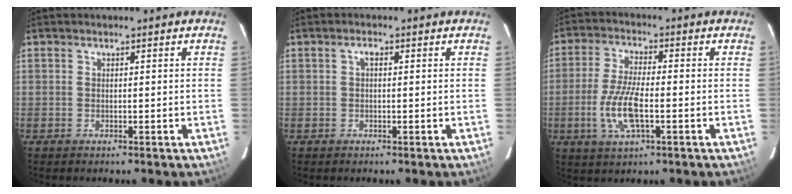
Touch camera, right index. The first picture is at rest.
{"total": 1.6, "force": [0.4, 0.8, 1.3], "torque": [-0.024, 0.008, 0.005]}
{"total": 9.2, "force": [-2.5, 2.8, 8.4], "torque": [-0.176, -0.003, -0.050]}